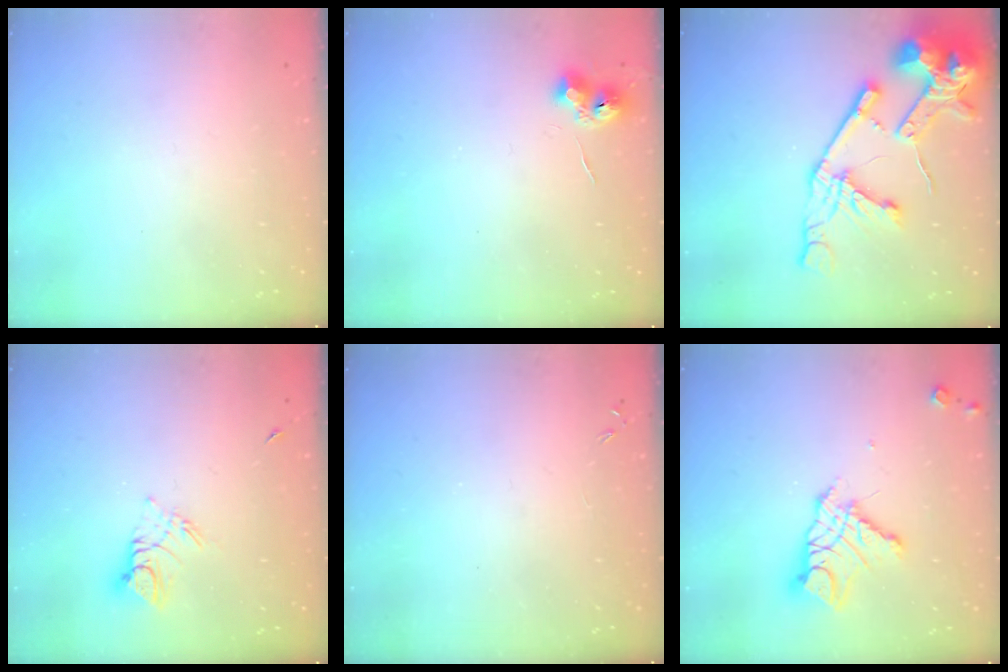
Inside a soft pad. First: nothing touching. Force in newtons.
{"total": 6.8, "press": 6.7, "slide": 0.6}
{"total": 19.9, "press": 19.8, "slide": 2.0}
{"total": 7.3, "press": 7.3, "slide": 0.6}
{"total": 0.0}
{"total": 14.0, "press": 14.0, "slide": 1.4}